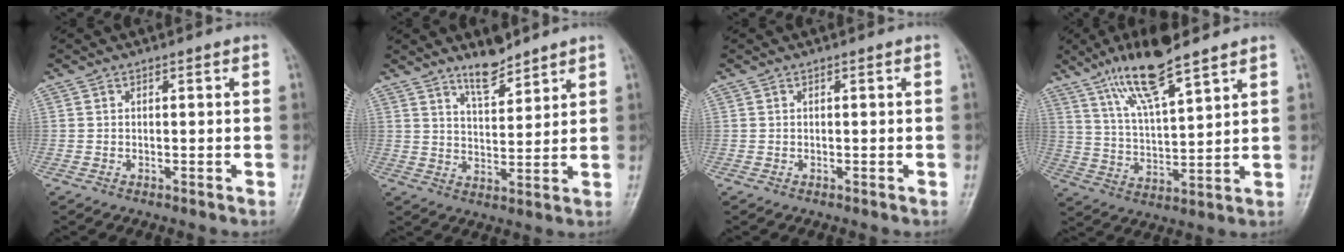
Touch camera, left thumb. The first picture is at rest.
{"total": 6.3, "force": [5.2, 2.0, 2.9], "torque": [-0.032, -0.045, 0.092]}
{"total": 0.0}
{"total": 12.7, "force": [8.9, 2.7, 8.7], "torque": [-0.153, -0.042, 0.171]}